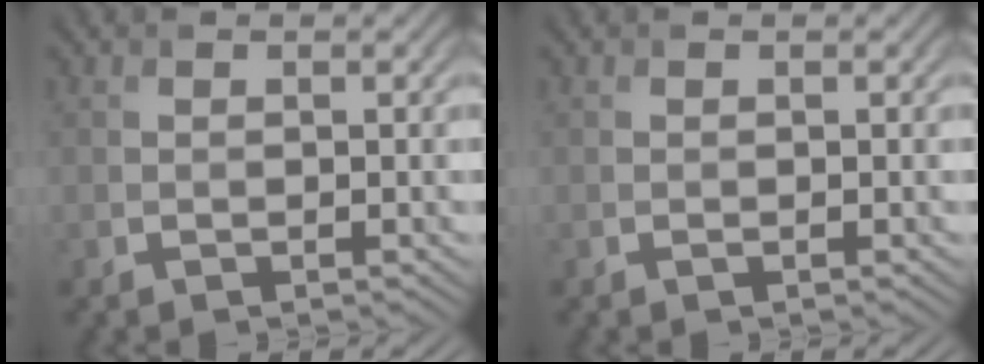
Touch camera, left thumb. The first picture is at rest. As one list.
[{"total": 0.0}]